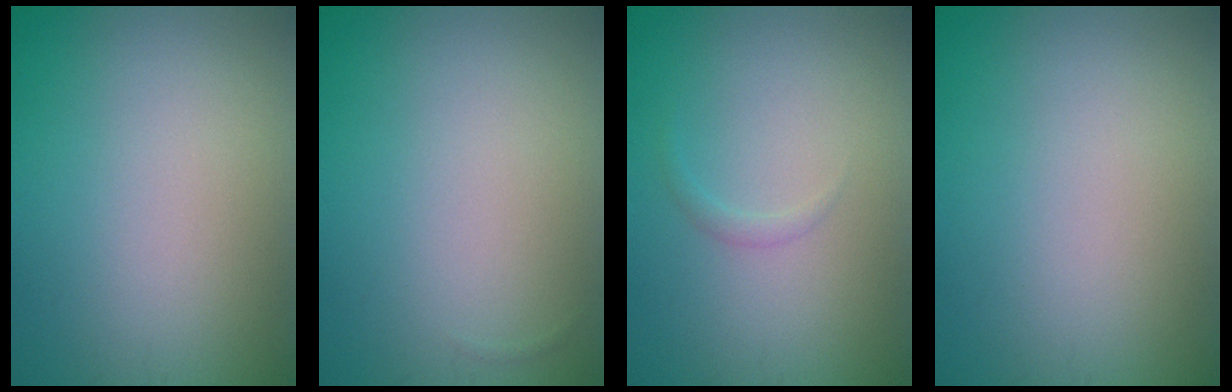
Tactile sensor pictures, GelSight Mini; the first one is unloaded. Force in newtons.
{"total": 0.0}
{"total": 0.7, "press": 0.7, "slide": 0.1}
{"total": 0.0}